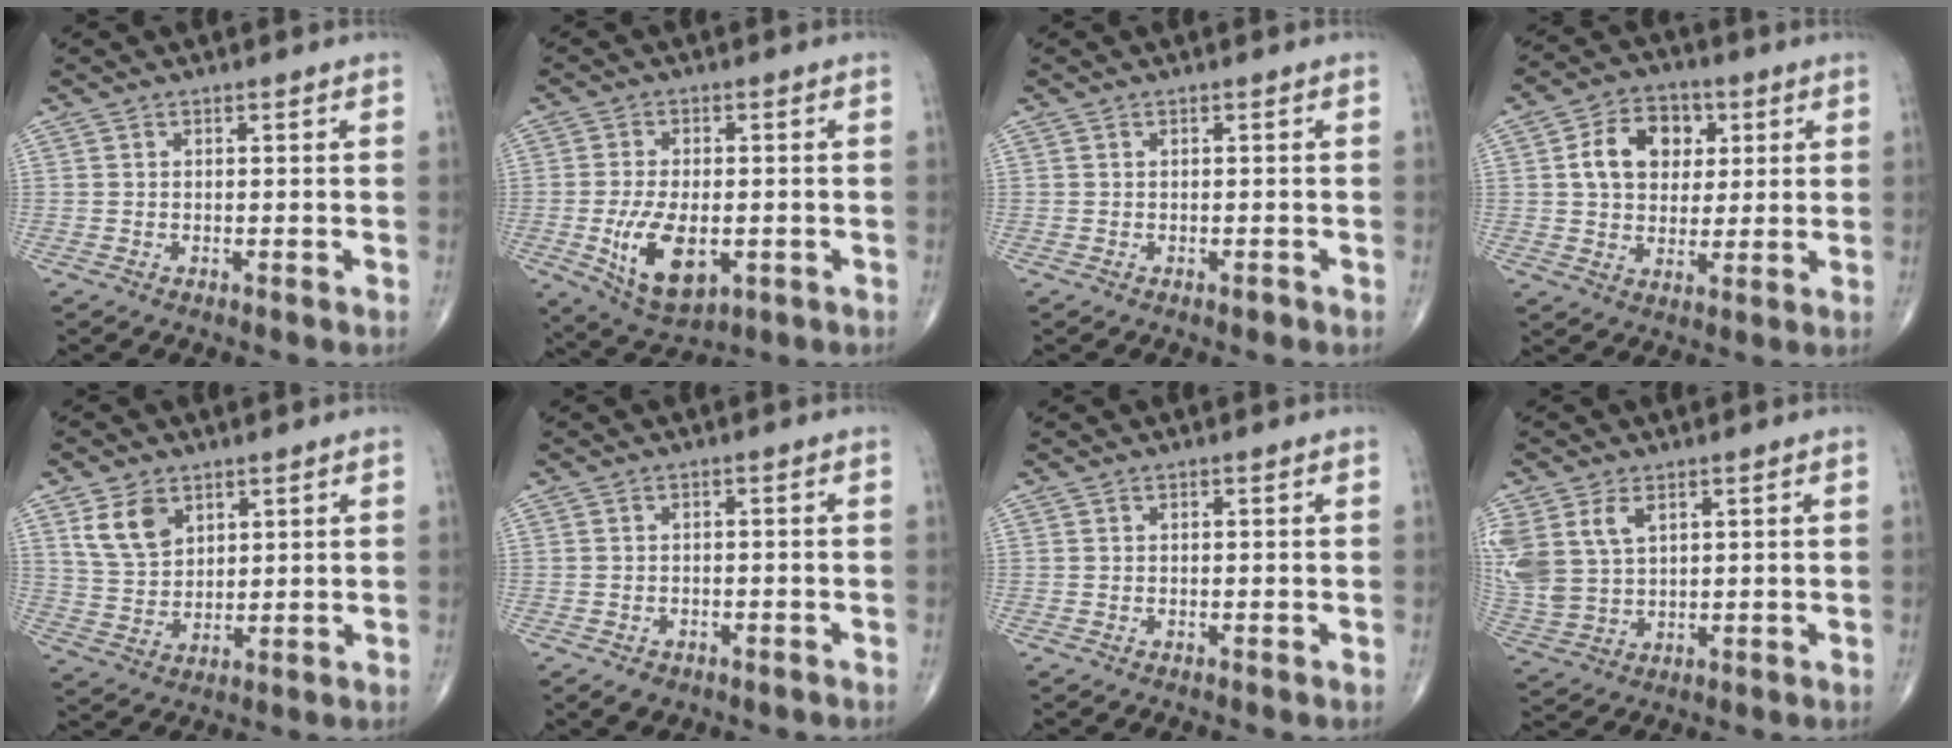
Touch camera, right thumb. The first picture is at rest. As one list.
[{"total": 11.7, "force": [-2.6, 6.2, 9.5], "torque": [-0.161, -0.008, -0.031]}, {"total": 0.6, "force": [-0.3, 0.4, 0.4], "torque": [-0.004, 0.000, -0.005]}, {"total": 11.6, "force": [2.8, 8.7, 7.1], "torque": [-0.084, 0.003, 0.043]}, {"total": 7.8, "force": [4.0, 5.2, 4.3], "torque": [-0.065, -0.018, 0.085]}, {"total": 3.2, "force": [-1.8, 2.3, 1.4], "torque": [-0.014, 0.008, -0.019]}, {"total": 0.0}, {"total": 12.8, "force": [4.6, 8.6, 8.3], "torque": [-0.206, -0.005, 0.106]}]